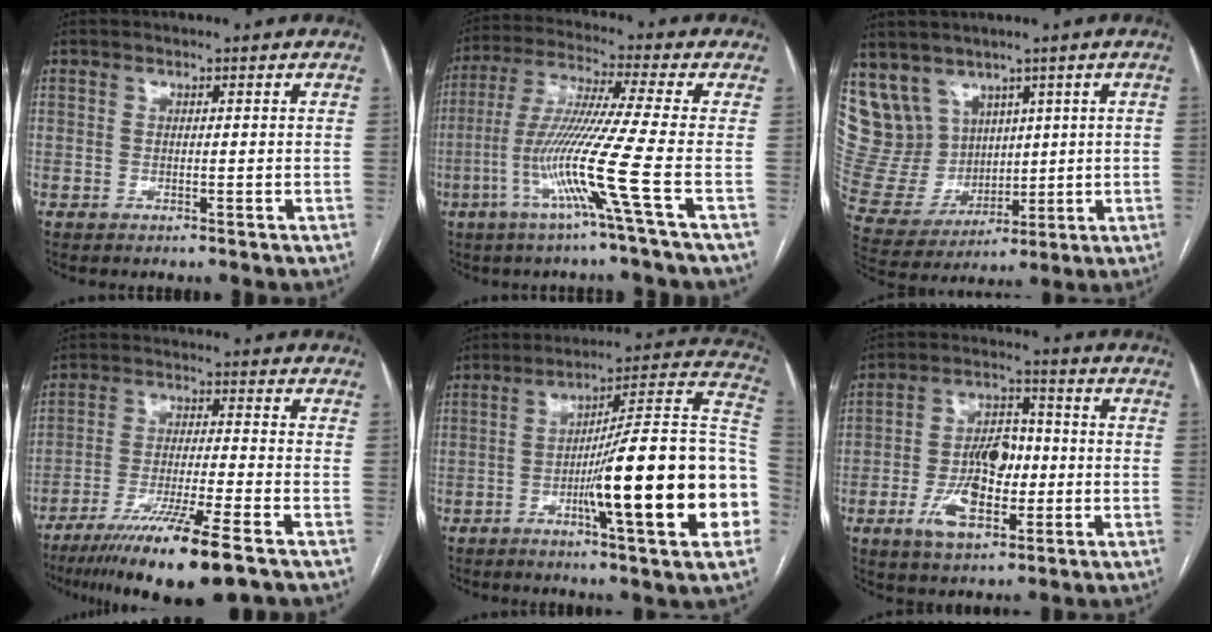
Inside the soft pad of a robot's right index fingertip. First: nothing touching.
{"total": 12.5, "force": [-4.5, -2.7, 11.3], "torque": [-0.228, -0.020, -0.095]}
{"total": 12.5, "force": [7.4, 9.8, 2.3], "torque": [-0.068, 0.054, 0.179]}
{"total": 13.7, "force": [-9.2, -0.4, 10.1], "torque": [-0.181, -0.040, -0.156]}
{"total": 24.0, "force": [-5.4, 1.4, 23.3], "torque": [-0.251, 0.016, -0.080]}
{"total": 10.6, "force": [-2.7, 5.5, 8.7], "torque": [-0.170, 0.017, -0.042]}